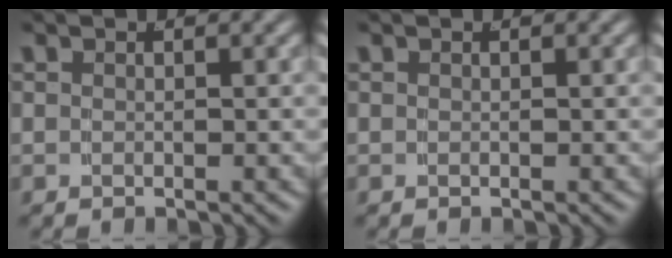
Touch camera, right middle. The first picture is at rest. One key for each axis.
{"total": 0.0}